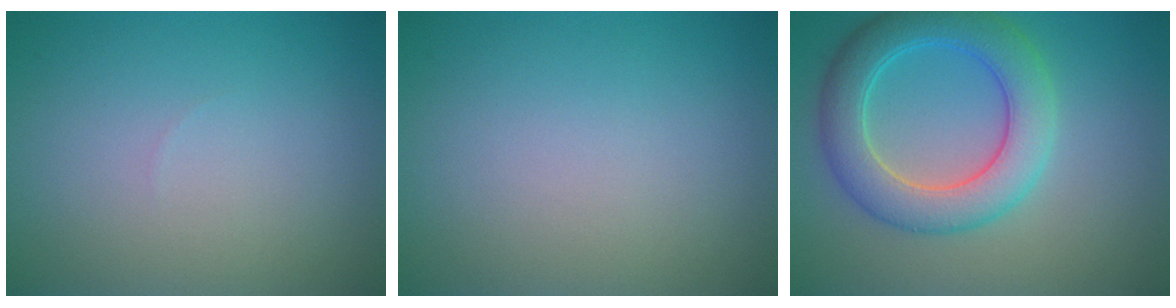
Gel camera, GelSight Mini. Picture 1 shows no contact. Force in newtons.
{"total": 0.0}
{"total": 6.4, "press": 6.3, "slide": 0.4}